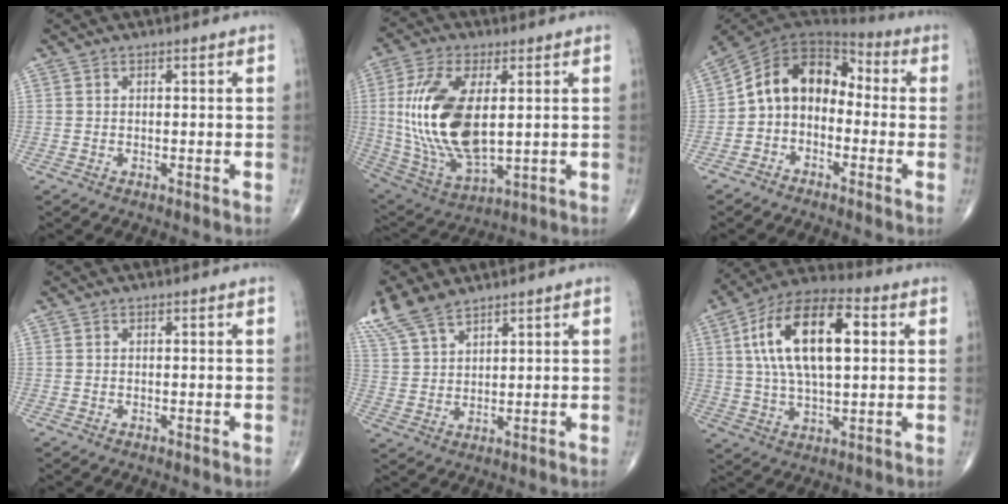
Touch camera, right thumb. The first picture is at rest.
{"total": 19.5, "force": [2.2, 9.5, 16.9], "torque": [-0.346, -0.017, 0.052]}
{"total": 12.1, "force": [-1.5, 9.0, 8.0], "torque": [-0.107, 0.062, -0.043]}
{"total": 0.0}
{"total": 9.9, "force": [7.6, 4.0, 5.0], "torque": [-0.102, -0.011, 0.163]}
{"total": 19.0, "force": [4.2, 8.9, 16.2], "torque": [-0.280, 0.018, 0.066]}